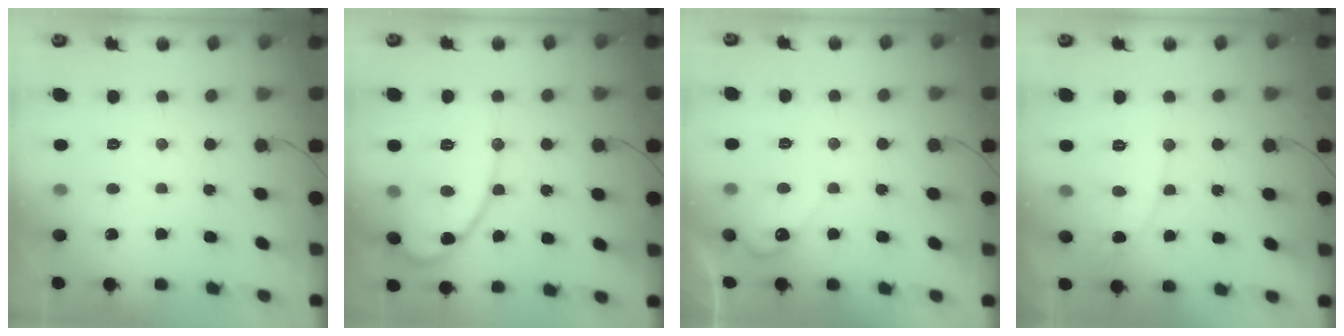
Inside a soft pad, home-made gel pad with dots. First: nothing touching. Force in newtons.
{"total": 12.7, "press": 12.7, "slide": 0.7}
{"total": 4.9, "press": 4.8, "slide": 0.4}
{"total": 7.0, "press": 7.0, "slide": 0.2}